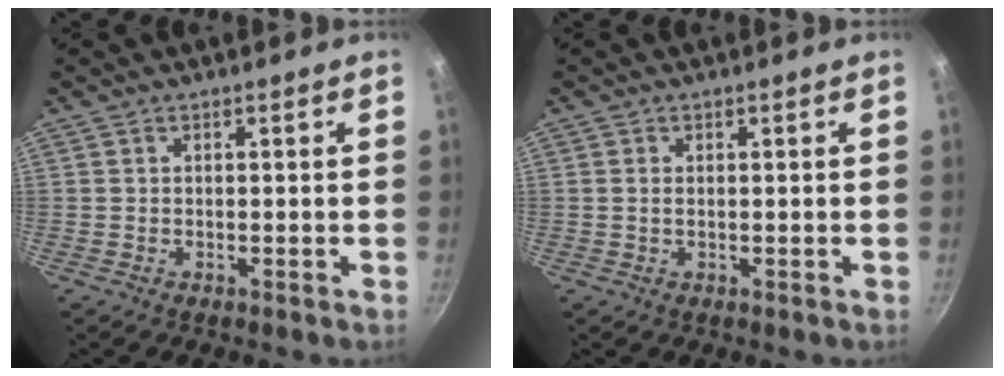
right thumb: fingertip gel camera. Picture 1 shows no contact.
{"total": 0.8, "force": [0.1, 0.5, 0.7], "torque": [-0.013, 0.001, 0.001]}